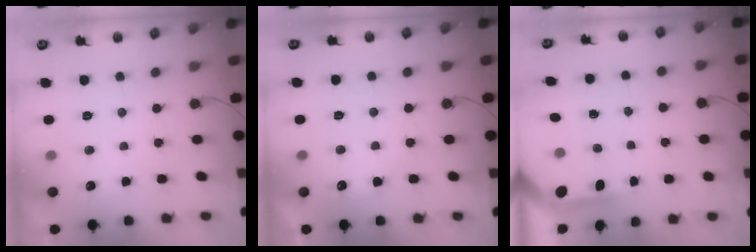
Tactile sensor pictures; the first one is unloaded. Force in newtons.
{"total": 3.9, "press": 3.9, "slide": 0.6}
{"total": 3.7, "press": 3.7, "slide": 0.3}